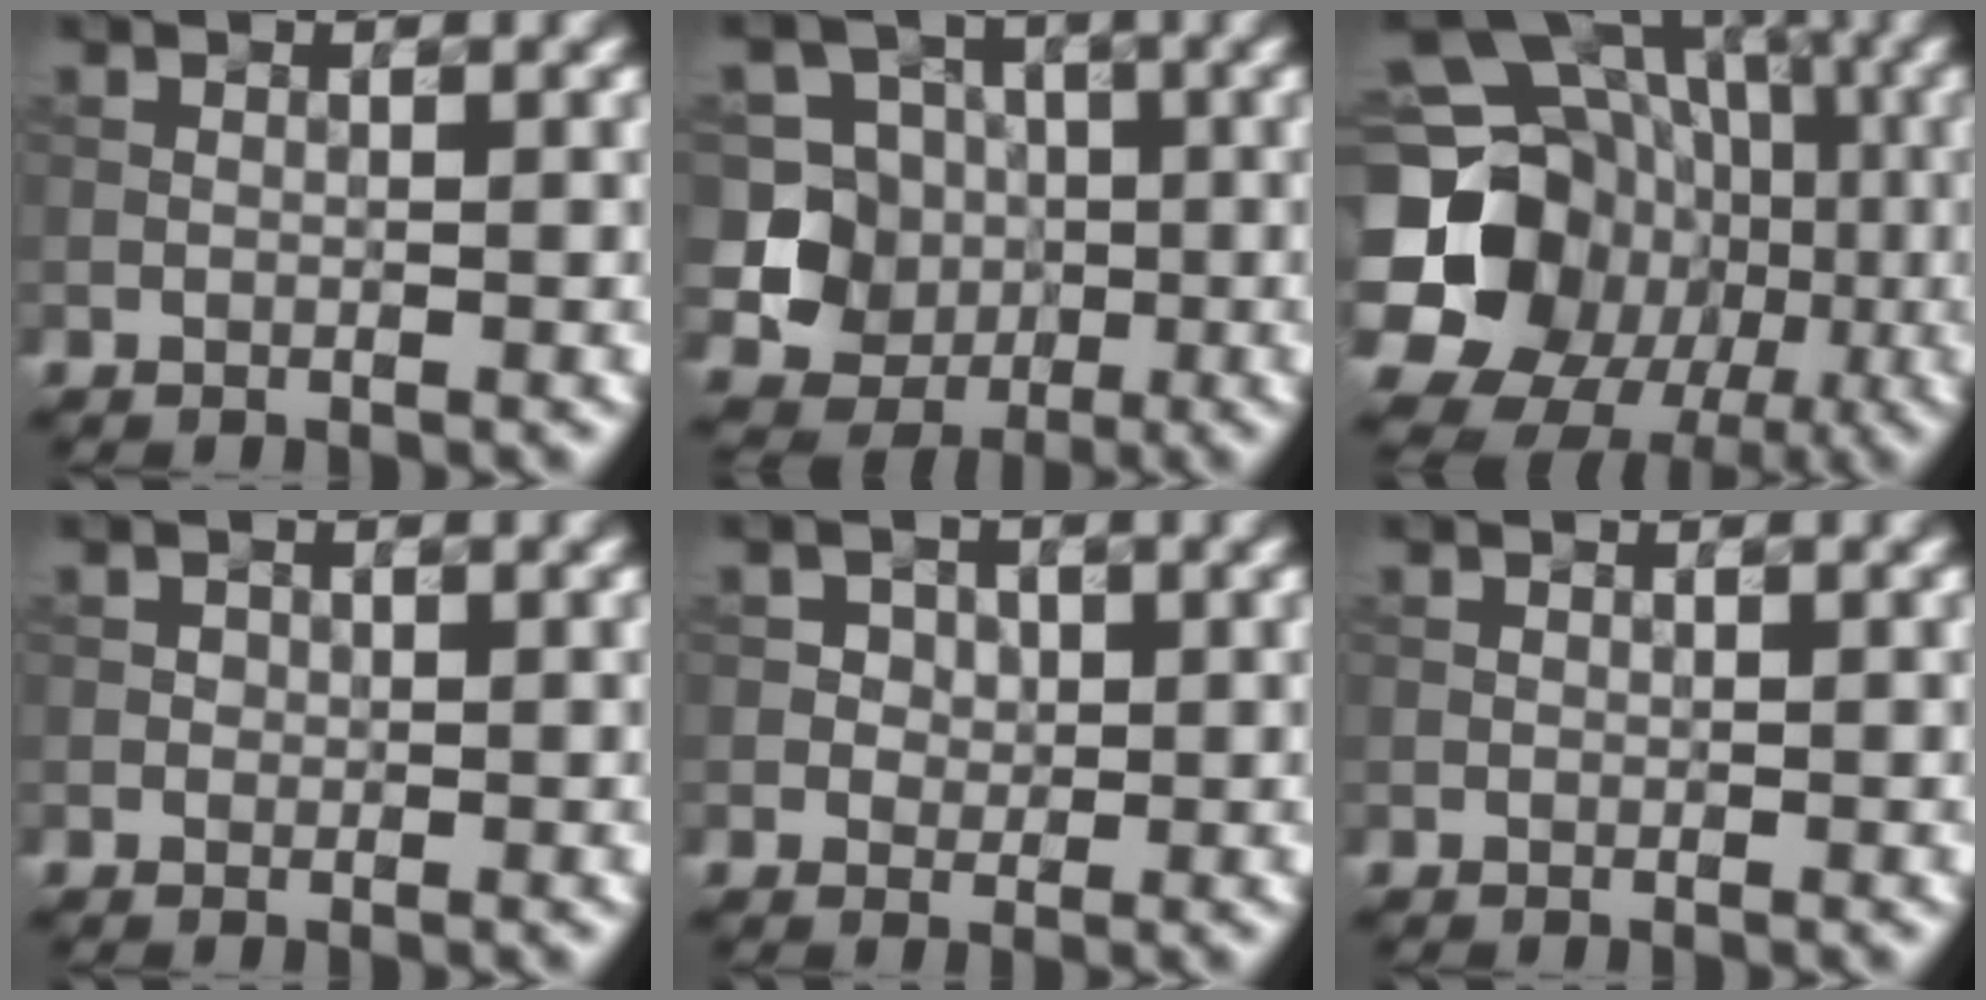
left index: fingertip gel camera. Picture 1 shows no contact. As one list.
[{"total": 7.0, "force": [-1.0, 6.7, 2.0], "torque": [-0.025, 0.011, -0.040]}, {"total": 21.1, "force": [-3.0, 18.9, 9.0], "torque": [-0.175, -0.009, -0.083]}, {"total": 0.7, "force": [0.1, 0.6, 0.2], "torque": [0.003, 0.002, 0.001]}, {"total": 2.4, "force": [0.8, 2.0, 1.0], "torque": [-0.015, 0.001, 0.015]}, {"total": 0.0}]